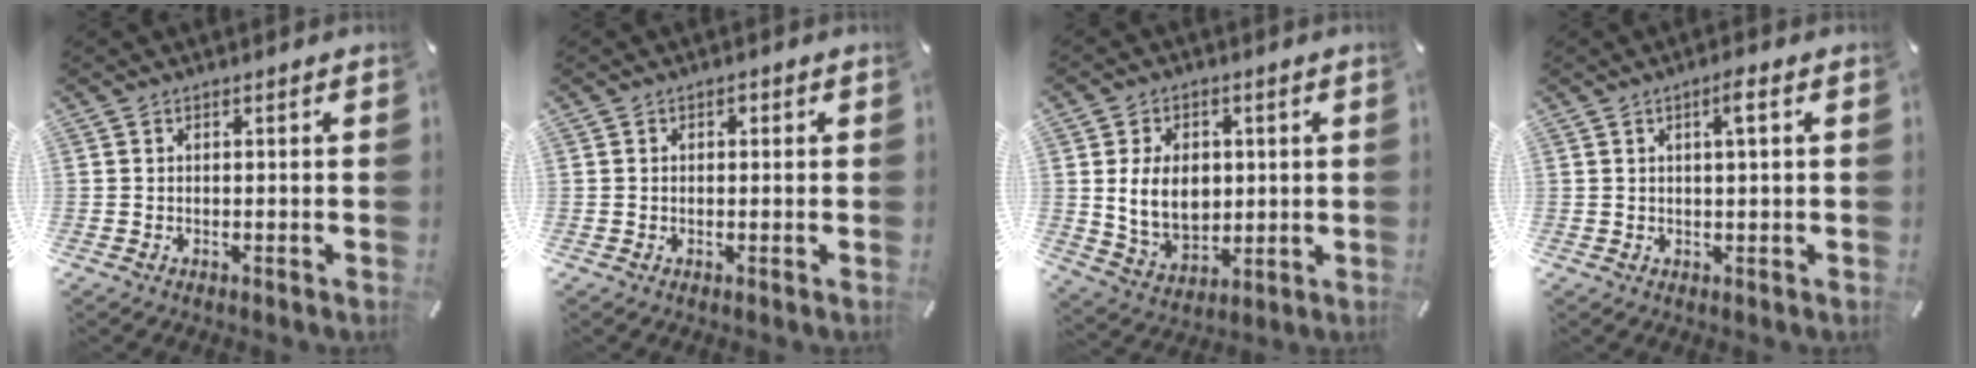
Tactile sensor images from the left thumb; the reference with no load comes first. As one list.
[{"total": 1.1, "force": [0.1, 0.8, 0.7], "torque": [-0.015, 0.006, 0.001]}, {"total": 10.8, "force": [1.3, 8.4, 6.8], "torque": [-0.139, 0.004, 0.024]}, {"total": 3.4, "force": [1.2, 0.5, 3.2], "torque": [-0.064, 0.004, 0.017]}]